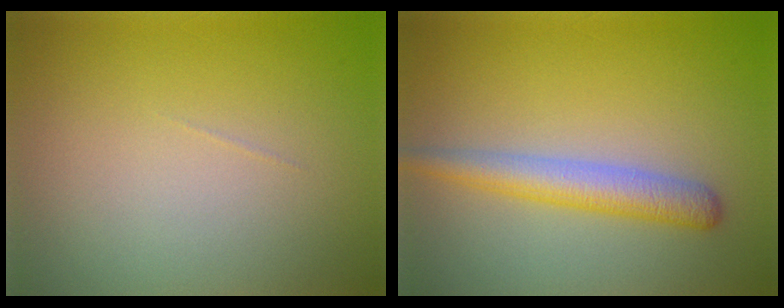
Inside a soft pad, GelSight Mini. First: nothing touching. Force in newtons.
{"total": 3.5, "press": 3.5, "slide": 0.1}